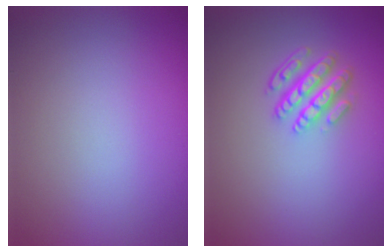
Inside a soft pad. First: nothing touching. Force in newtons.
{"total": 4.4, "press": 3.2, "slide": 3.0}